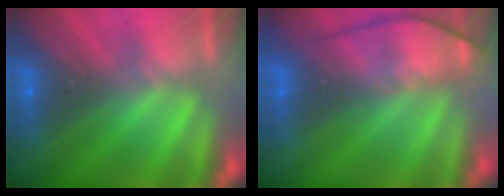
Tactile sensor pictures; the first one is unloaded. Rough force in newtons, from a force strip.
{"total": 4.7}